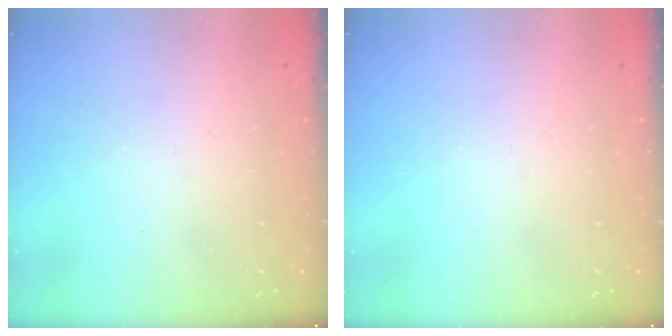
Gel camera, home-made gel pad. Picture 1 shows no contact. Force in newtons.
{"total": 0.0}